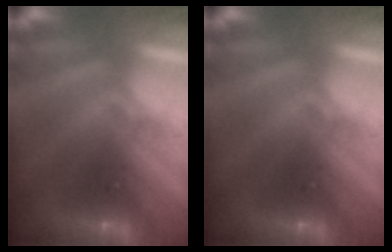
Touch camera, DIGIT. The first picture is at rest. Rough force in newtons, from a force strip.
{"total": 0.0}